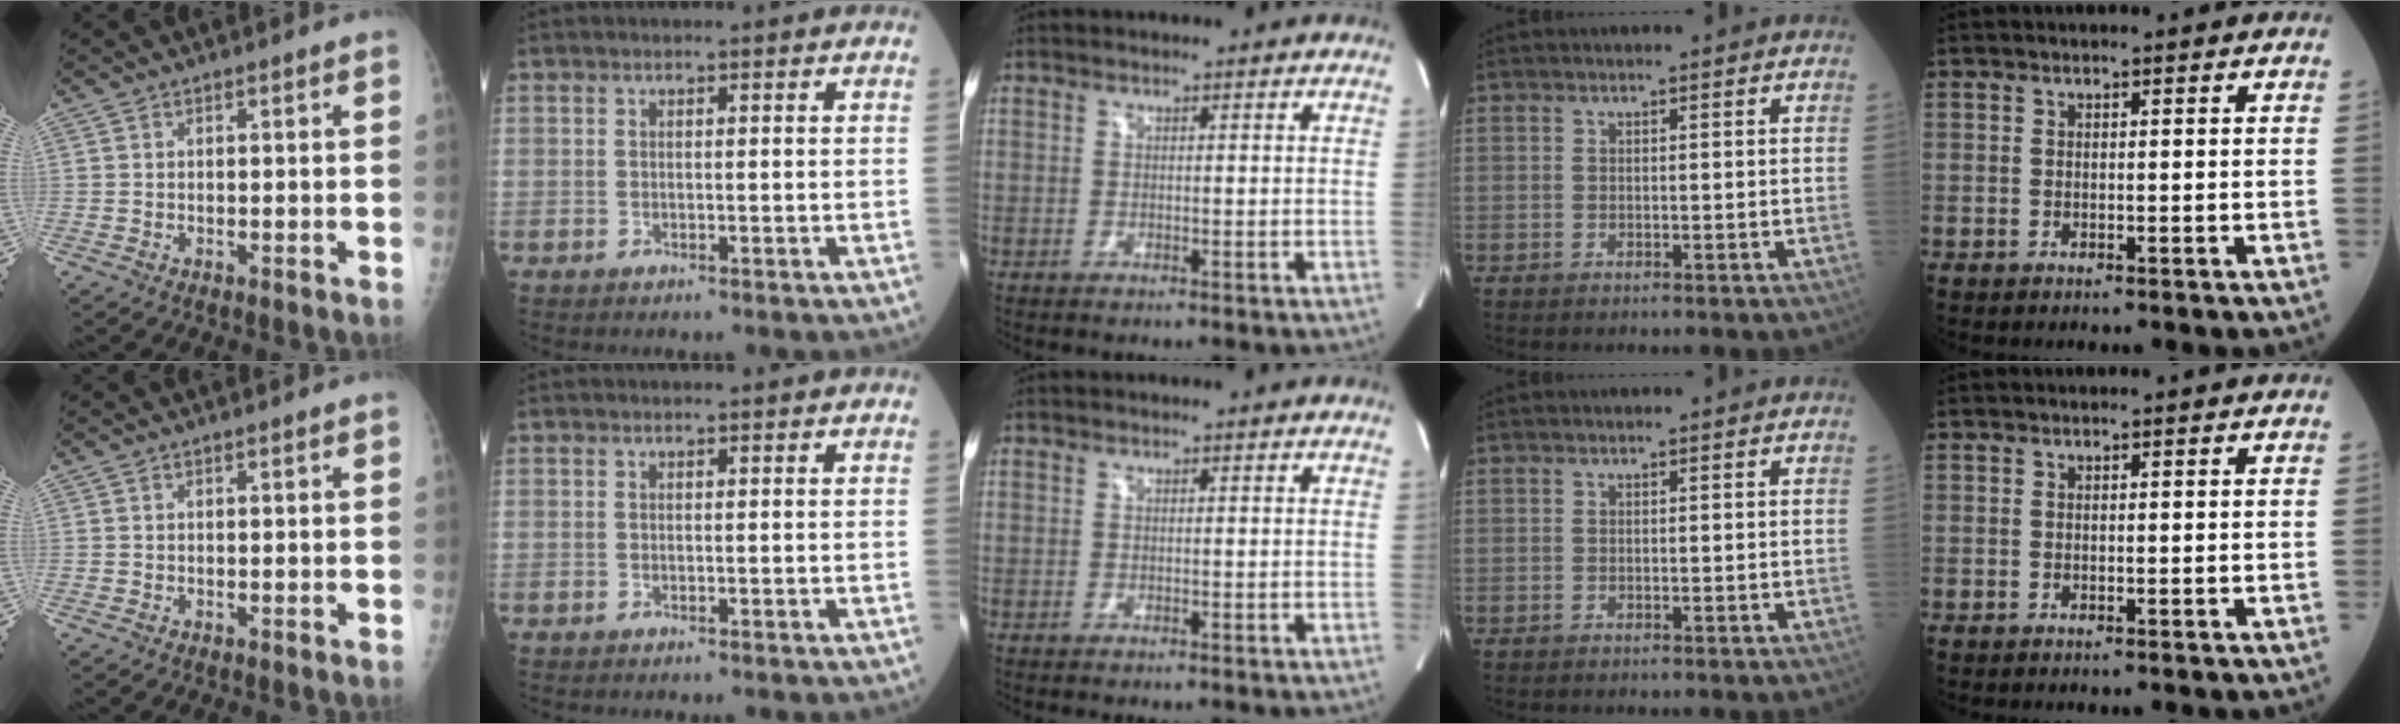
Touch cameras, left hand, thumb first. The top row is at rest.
{}